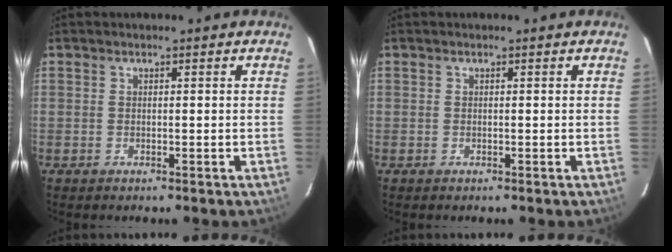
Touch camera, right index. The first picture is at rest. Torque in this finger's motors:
{"motor_torque": [0.00, 0.00, 0.00, 0.00]}